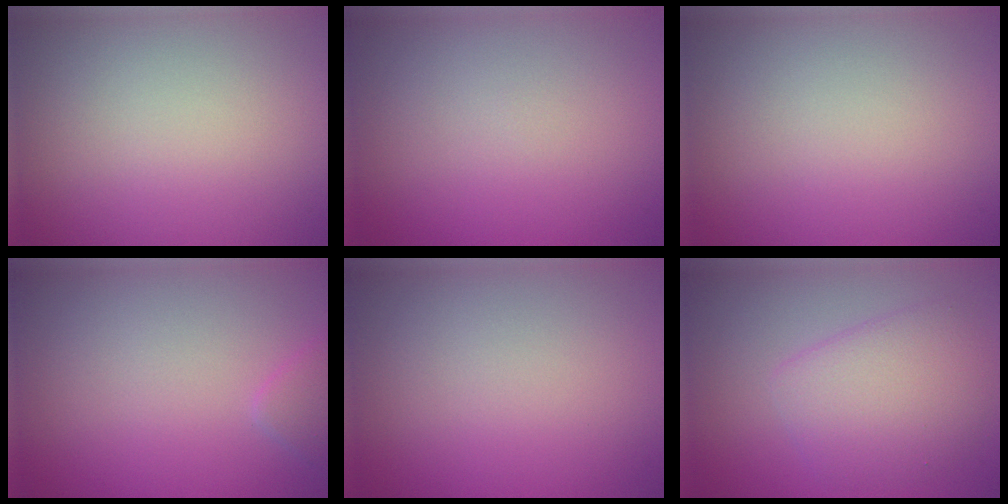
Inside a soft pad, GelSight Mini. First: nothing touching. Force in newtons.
{"total": 0.0}
{"total": 0.0}
{"total": 1.3, "press": 1.3, "slide": 0.0}
{"total": 0.0}
{"total": 4.4, "press": 4.4, "slide": 0.1}